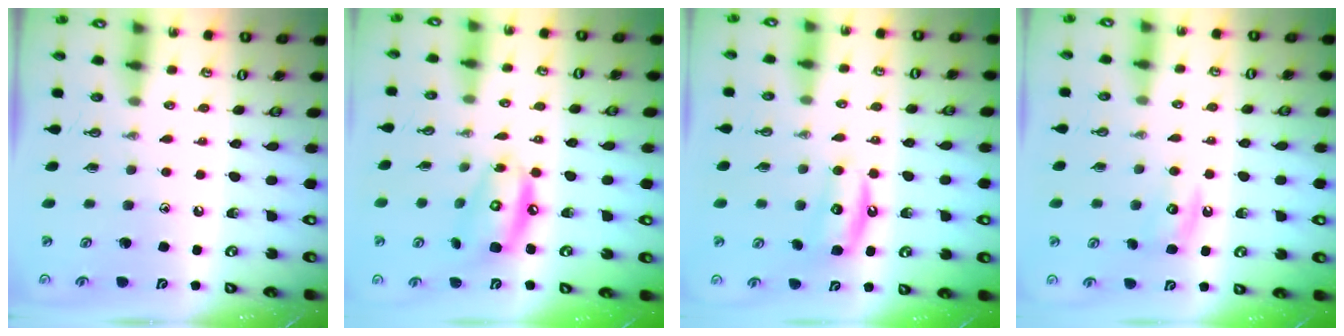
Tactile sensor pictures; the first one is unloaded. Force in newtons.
{"total": 10.7, "press": 10.6, "slide": 1.1}
{"total": 5.7, "press": 5.6, "slide": 1.1}
{"total": 4.6, "press": 4.6, "slide": 0.5}